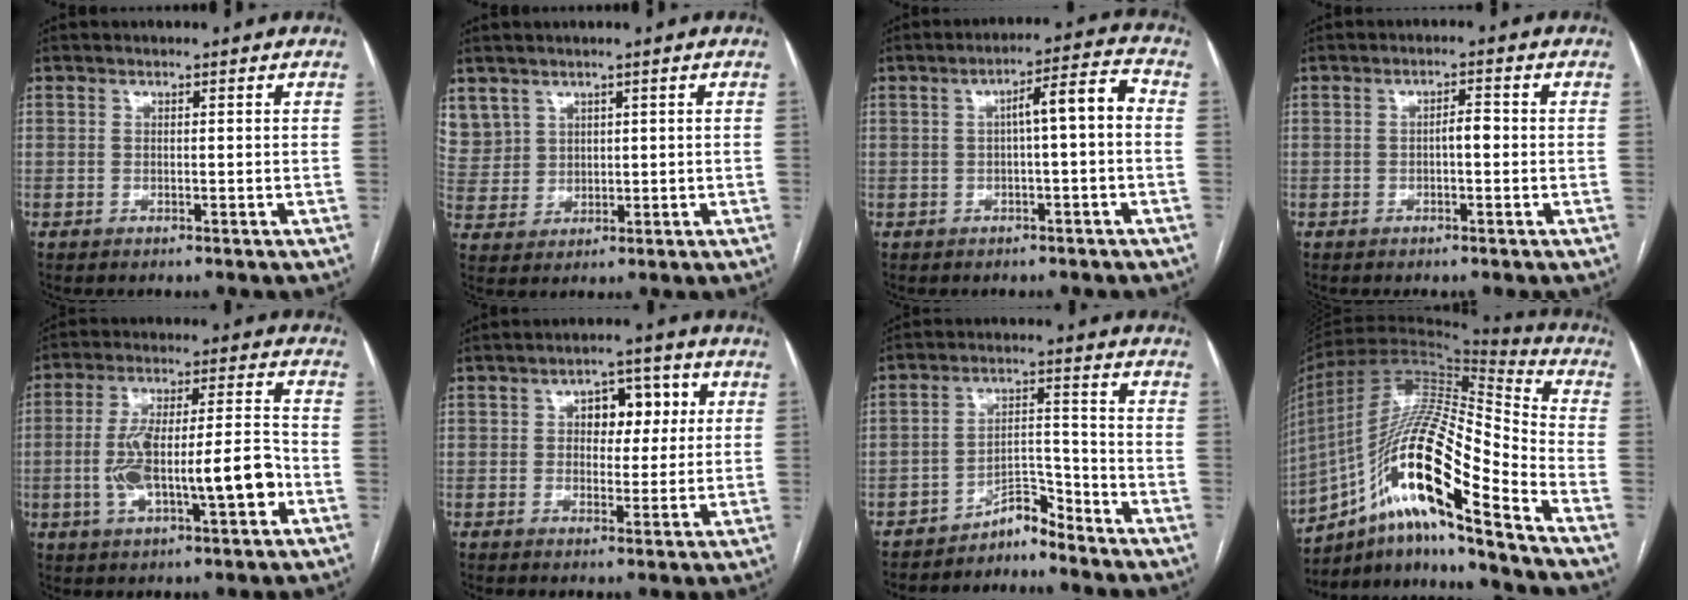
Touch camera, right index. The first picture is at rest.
{"total": 8.4, "force": [4.7, 6.8, 1.4], "torque": [-0.049, 0.021, 0.115]}
{"total": 6.1, "force": [0.0, 0.8, 6.1], "torque": [-0.090, 0.026, 0.001]}
{"total": 2.1, "force": [-0.3, 0.7, 2.0], "torque": [-0.029, 0.006, -0.007]}
{"total": 14.2, "force": [-3.4, 3.0, 13.5], "torque": [-0.236, 0.024, -0.050]}
{"total": 6.5, "force": [1.6, 3.9, 5.0], "torque": [-0.059, 0.022, 0.024]}
{"total": 4.7, "force": [-4.5, 1.0, 0.9], "torque": [0.000, 0.016, -0.077]}
{"total": 21.5, "force": [-11.3, 3.1, 18.0], "torque": [-0.352, 0.003, -0.201]}